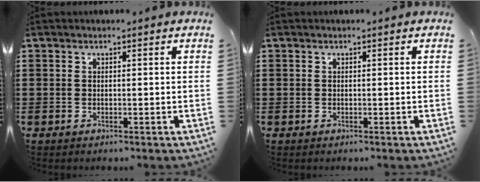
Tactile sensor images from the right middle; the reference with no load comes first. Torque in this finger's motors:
{"motor_torque": [-1.39, -0.75, 0.01, -0.01]}